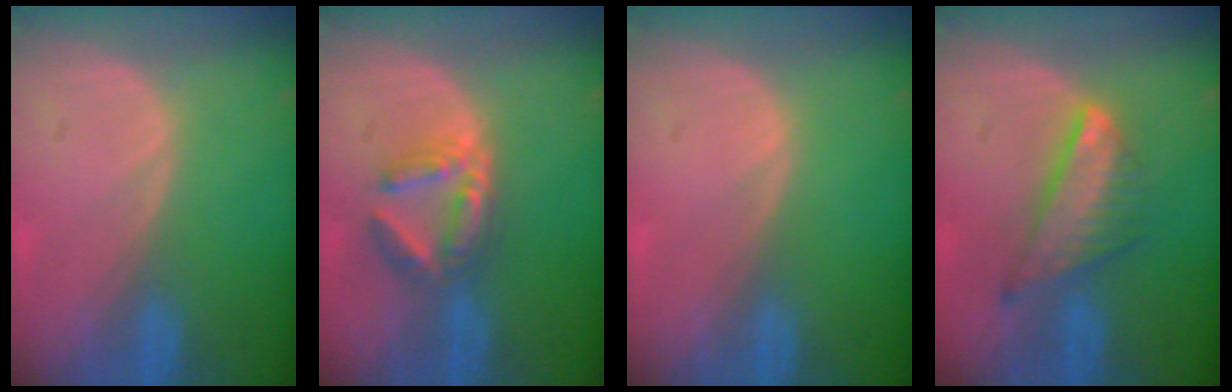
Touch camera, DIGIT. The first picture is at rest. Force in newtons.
{"total": 5.9, "press": 5.5, "slide": 1.9}
{"total": 0.0}
{"total": 7.6, "press": 6.5, "slide": 4.0}